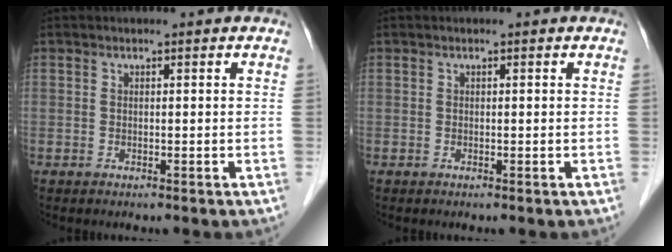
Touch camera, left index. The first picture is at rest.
{"total": 0.0}